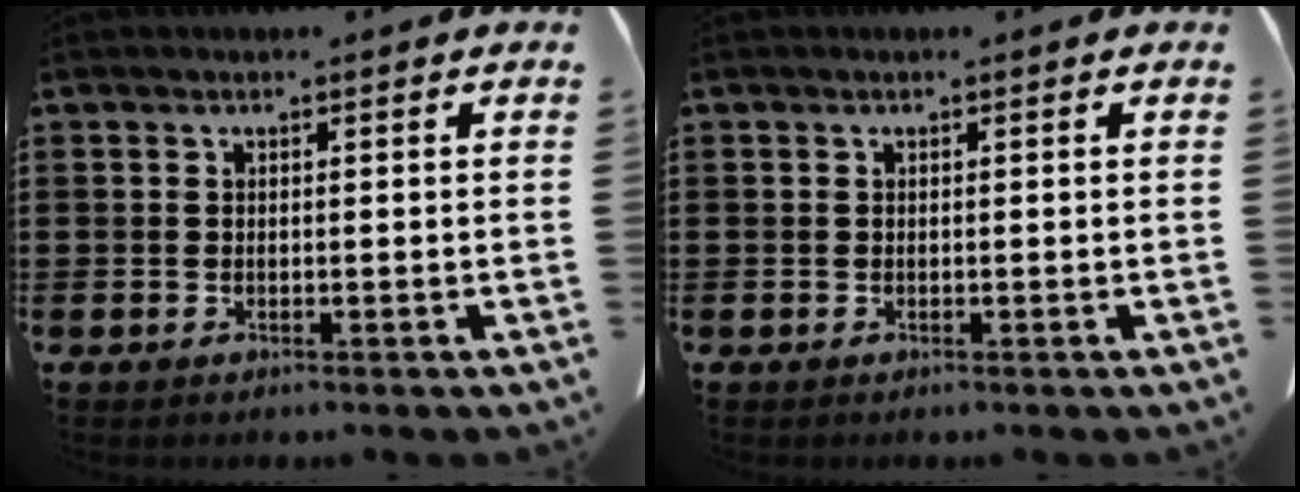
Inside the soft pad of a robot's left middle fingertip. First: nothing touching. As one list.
[{"total": 0.0}]